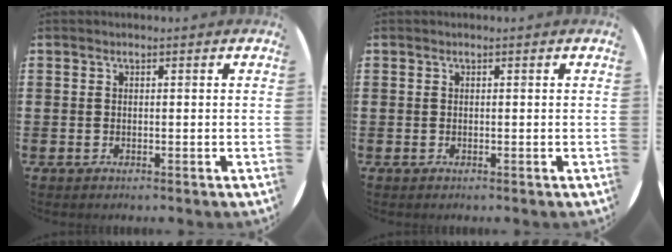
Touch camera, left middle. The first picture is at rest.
{"total": 0.0}